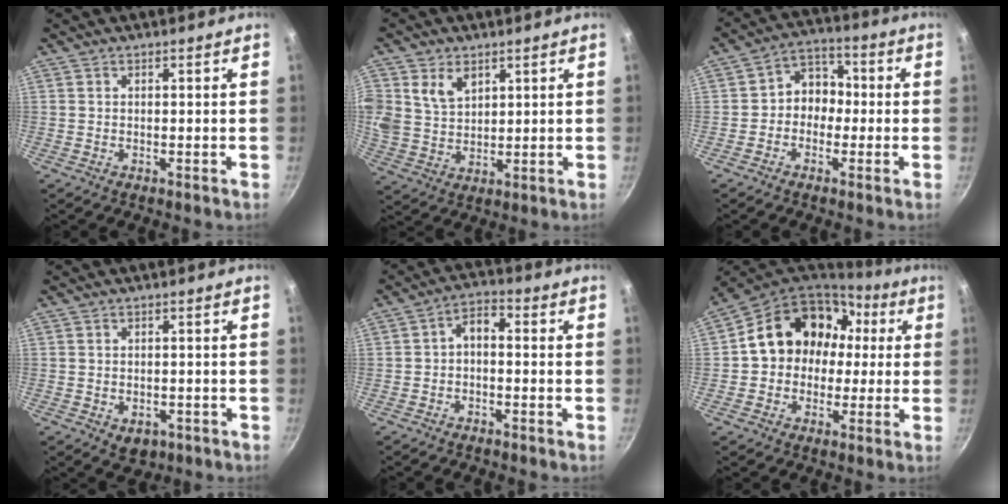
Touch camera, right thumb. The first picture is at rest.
{"total": 8.8, "force": [3.9, 6.4, 4.7], "torque": [-0.081, -0.014, 0.080]}
{"total": 7.2, "force": [-0.9, 6.0, 3.8], "torque": [-0.010, 0.028, -0.031]}
{"total": 3.9, "force": [-1.5, 2.8, 2.3], "torque": [-0.024, 0.006, -0.007]}
{"total": 4.1, "force": [-1.0, 2.4, 3.2], "torque": [-0.050, 0.029, -0.021]}
{"total": 17.5, "force": [2.3, 14.4, 9.7], "torque": [-0.118, 0.052, 0.030]}